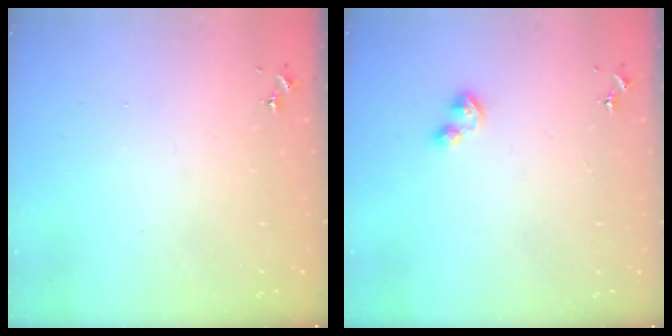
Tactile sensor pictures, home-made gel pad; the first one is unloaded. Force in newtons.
{"total": 4.2, "press": 4.2, "slide": 0.4}